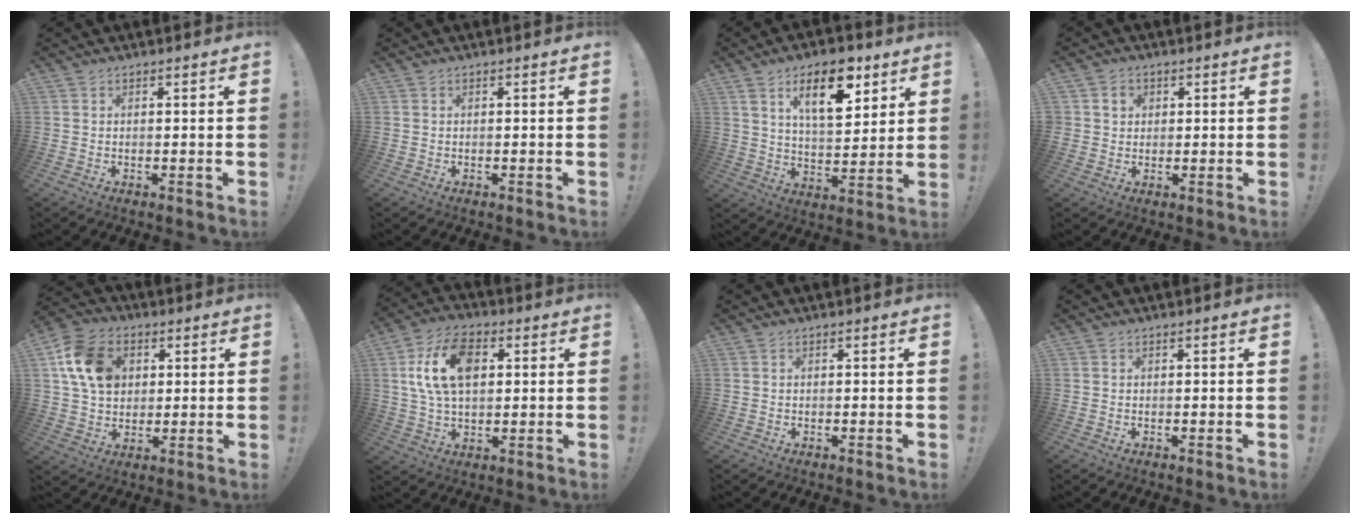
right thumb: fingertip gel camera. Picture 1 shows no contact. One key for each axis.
{"total": 0.0}
{"total": 15.0, "fx": 8.2, "fy": 6.4, "fz": 10.8, "tx": -0.170, "ty": -0.025, "tz": 0.138}
{"total": 3.4, "fx": 1.0, "fy": 3.1, "fz": 0.9, "tx": -0.013, "ty": 0.000, "tz": 0.019}
{"total": 14.9, "fx": 4.3, "fy": 11.4, "fz": 8.5, "tx": -0.143, "ty": 0.002, "tz": 0.091}
{"total": 15.0, "fx": 3.6, "fy": 9.1, "fz": 11.3, "tx": -0.214, "ty": 0.004, "tz": 0.066}
{"total": 0.0}
{"total": 0.0}